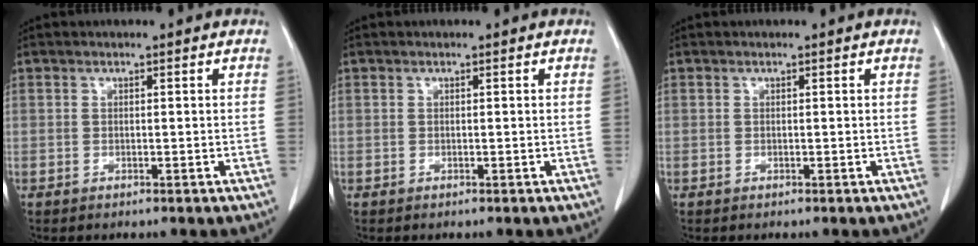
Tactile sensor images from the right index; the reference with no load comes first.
{"total": 0.0}
{"total": 0.0}